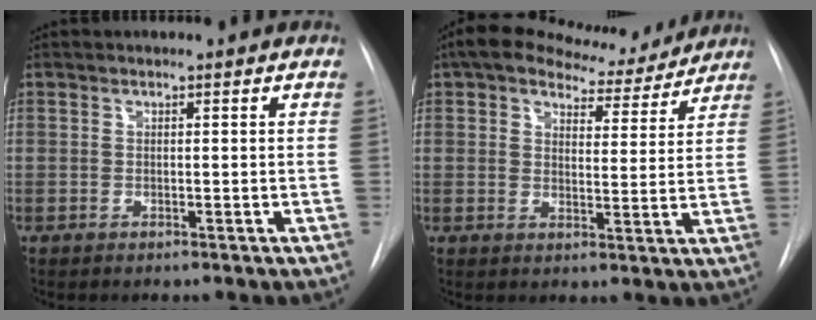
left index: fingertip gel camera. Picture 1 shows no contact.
{"total": 10.7, "force": [9.4, 3.7, 3.5], "torque": [-0.040, 0.010, 0.120]}